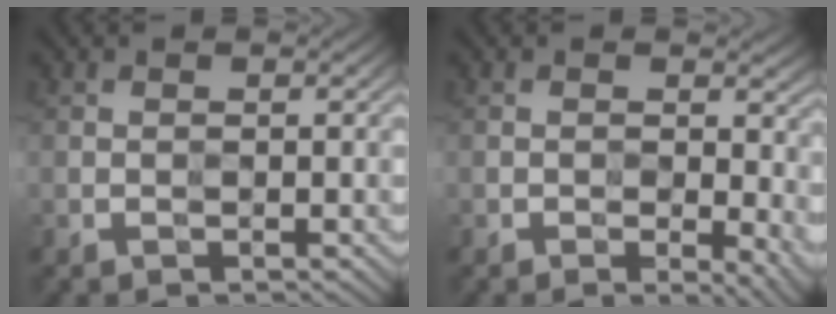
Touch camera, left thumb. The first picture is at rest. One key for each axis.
{"total": 5.2, "fx": -0.6, "fy": 2.8, "fz": 4.3, "tx": -0.043, "ty": -0.009, "tz": 0.001}